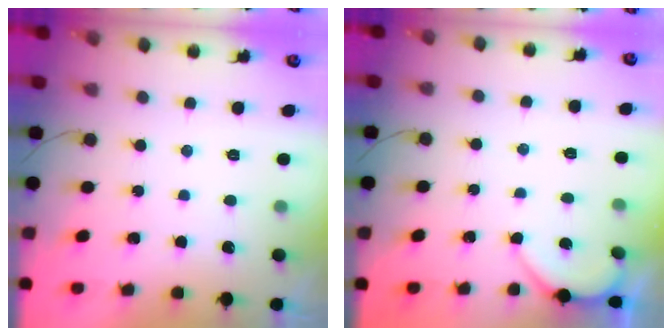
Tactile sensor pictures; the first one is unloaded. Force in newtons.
{"total": 2.4, "press": 2.3, "slide": 0.3}